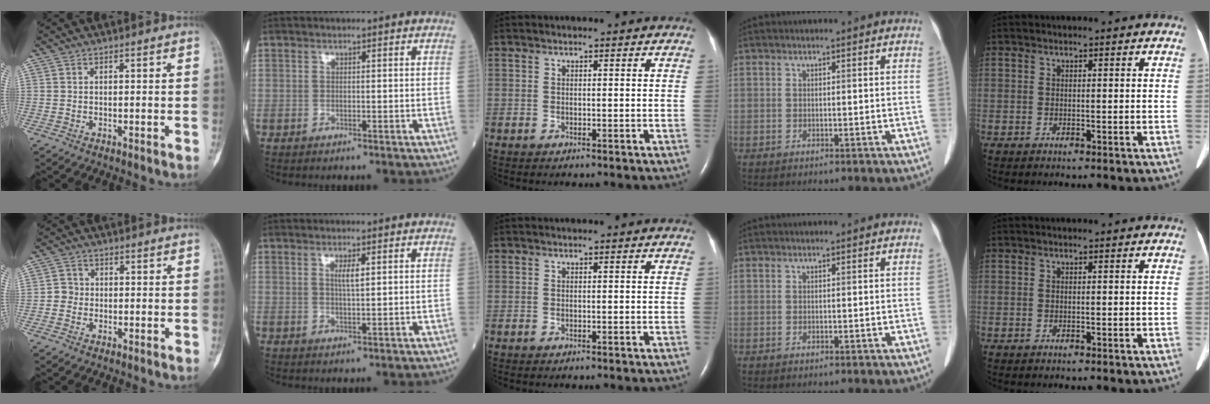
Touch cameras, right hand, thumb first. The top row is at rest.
{"thumb": {"total": 2.4, "force": [-0.5, 2.3, 0.6], "torque": [0.003, 0.009, -0.018]}, "index": {"total": 2.1, "force": [0.8, 0.2, 2.0], "torque": [-0.037, -0.003, 0.013]}}